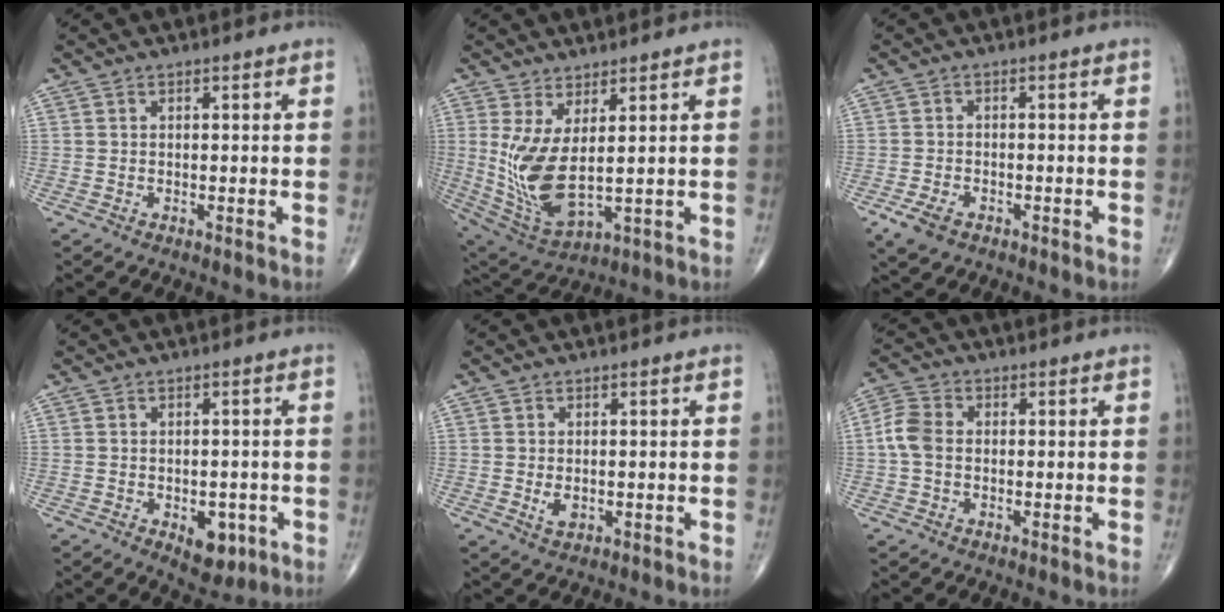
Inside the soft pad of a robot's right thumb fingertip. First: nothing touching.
{"total": 11.8, "force": [1.8, 4.5, 10.8], "torque": [-0.234, -0.030, 0.056]}
{"total": 4.0, "force": [-2.2, 2.4, 2.4], "torque": [-0.050, 0.002, -0.037]}
{"total": 5.9, "force": [-2.1, 3.5, 4.2], "torque": [-0.033, 0.005, -0.017]}
{"total": 2.1, "force": [-0.2, 1.3, 1.6], "torque": [-0.028, -0.005, 0.000]}
{"total": 5.3, "force": [-0.2, 3.8, 3.6], "torque": [-0.081, 0.015, -0.013]}